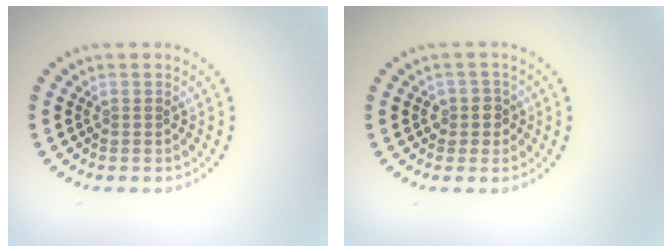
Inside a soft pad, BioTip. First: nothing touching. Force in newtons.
{"total": 1.8, "press": 1.5, "slide": 1.0}